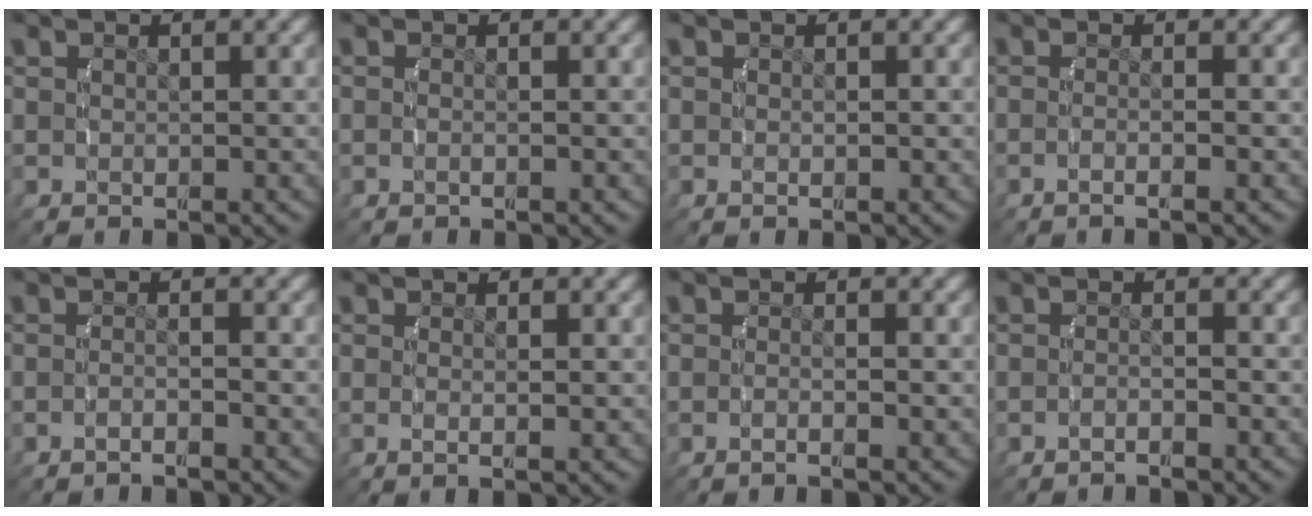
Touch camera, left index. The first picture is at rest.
{"total": 0.7, "force": [-0.5, 0.2, 0.5], "torque": [-0.017, -0.002, -0.009]}
{"total": 0.7, "force": [-0.3, 0.4, 0.5], "torque": [-0.012, -0.004, -0.004]}
{"total": 1.7, "force": [-1.2, -0.2, 1.2], "torque": [-0.030, -0.005, -0.020]}
{"total": 1.7, "force": [-1.6, 0.1, 0.7], "torque": [-0.018, -0.001, -0.028]}
{"total": 1.2, "force": [-0.3, 0.0, 1.2], "torque": [-0.033, -0.012, 0.003]}
{"total": 1.5, "force": [-1.1, 0.0, 1.0], "torque": [-0.025, -0.003, -0.019]}
{"total": 1.7, "force": [-1.6, 0.1, 0.7], "torque": [-0.017, -0.001, -0.029]}